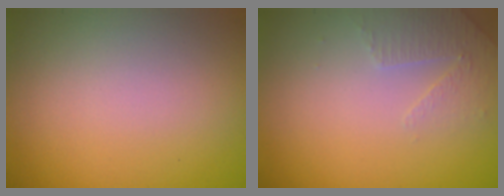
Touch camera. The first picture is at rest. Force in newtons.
{"total": 1.9, "press": 1.8, "slide": 0.5}